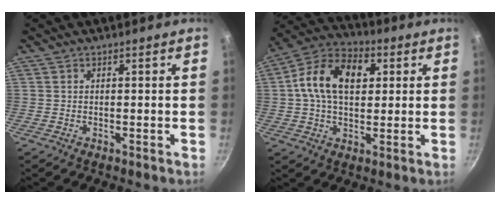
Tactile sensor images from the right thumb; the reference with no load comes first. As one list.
[{"total": 14.8, "force": [3.0, 9.7, 10.8], "torque": [-0.161, 0.017, 0.033]}]